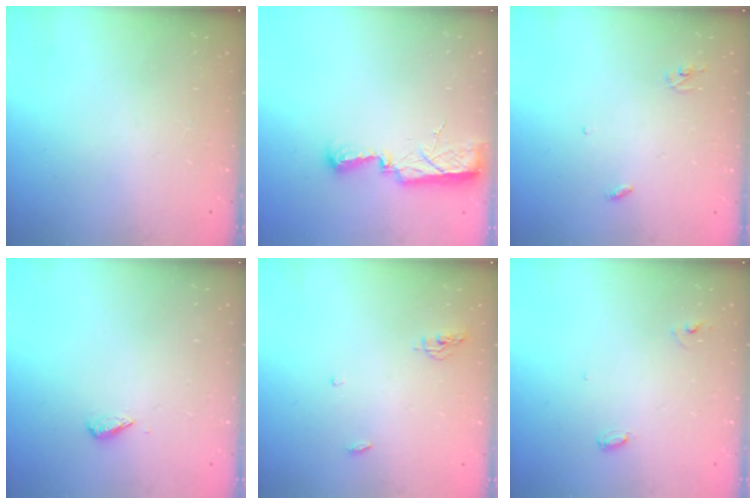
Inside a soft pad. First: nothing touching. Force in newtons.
{"total": 7.5, "press": 7.5, "slide": 0.8}
{"total": 3.0, "press": 2.9, "slide": 0.2}
{"total": 2.9, "press": 2.9, "slide": 0.4}
{"total": 7.8, "press": 4.6, "slide": 6.3}
{"total": 4.5, "press": 4.5, "slide": 0.4}